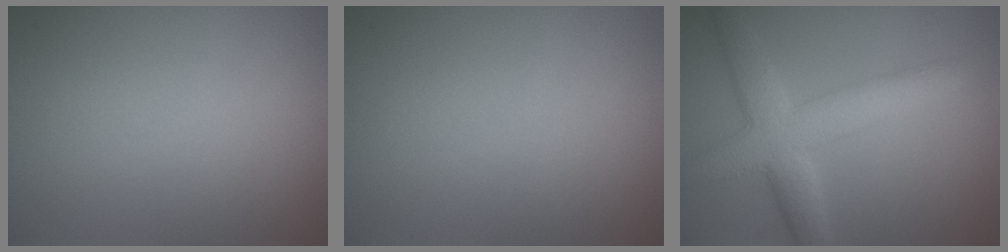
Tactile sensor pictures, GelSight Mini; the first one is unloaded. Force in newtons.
{"total": 0.0}
{"total": 5.6, "press": 5.6, "slide": 0.1}